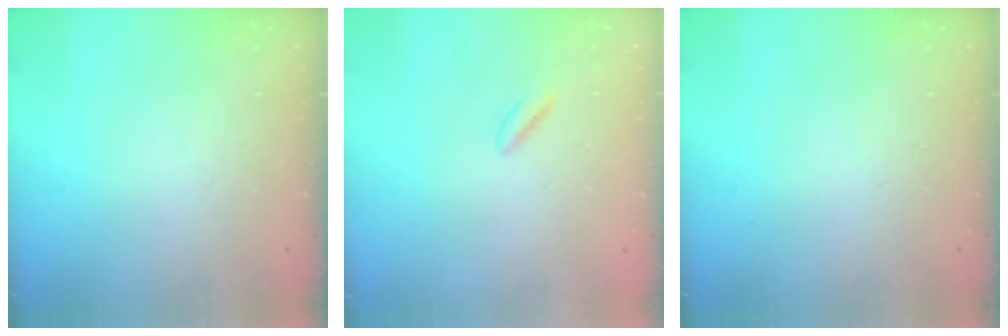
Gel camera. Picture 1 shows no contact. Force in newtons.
{"total": 1.5, "press": 1.3, "slide": 0.8}
{"total": 0.0}